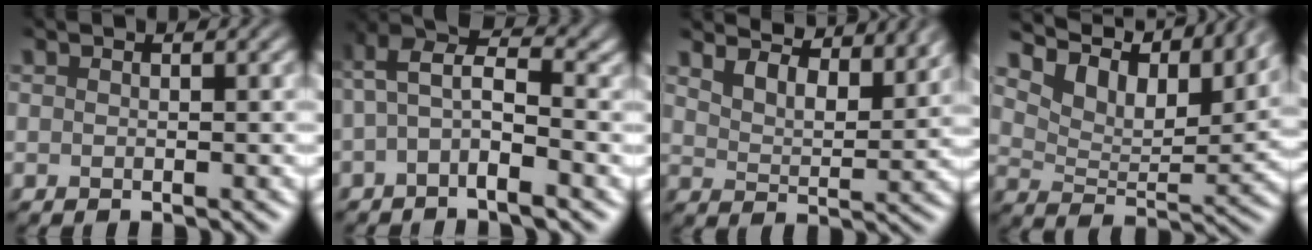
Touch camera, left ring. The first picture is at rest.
{"total": 5.0, "force": [-0.3, 2.1, 4.5], "torque": [-0.085, 0.018, -0.015]}
{"total": 6.8, "force": [6.1, 1.7, 2.5], "torque": [-0.049, -0.001, 0.083]}
{"total": 9.0, "force": [7.1, 3.2, 4.4], "torque": [-0.079, 0.008, 0.120]}